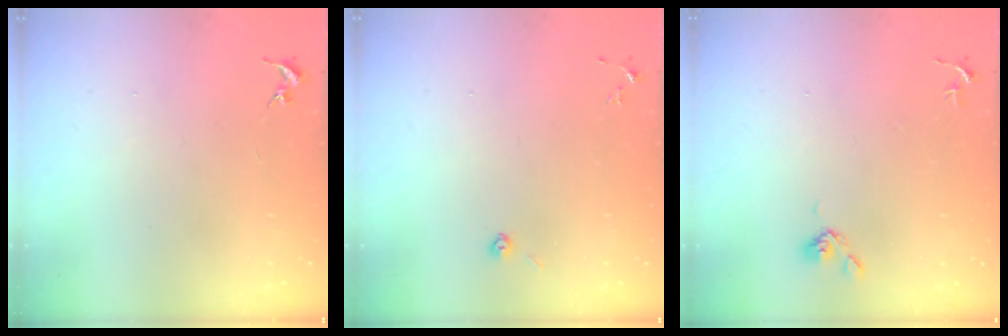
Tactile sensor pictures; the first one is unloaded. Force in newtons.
{"total": 2.9, "press": 2.8, "slide": 1.0}
{"total": 6.2, "press": 6.2, "slide": 0.6}